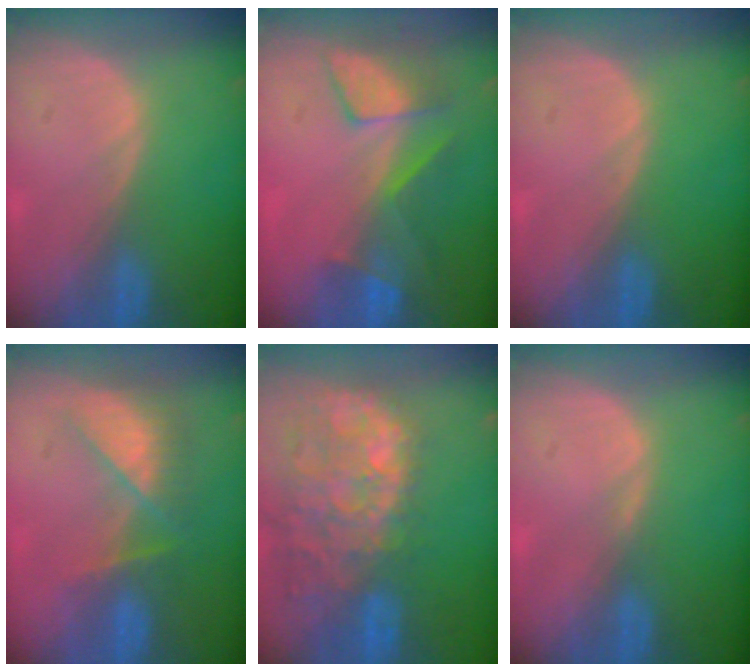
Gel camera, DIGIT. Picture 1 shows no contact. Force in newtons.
{"total": 8.3, "press": 7.2, "slide": 4.1}
{"total": 0.0}
{"total": 8.2, "press": 7.0, "slide": 4.3}
{"total": 14.7, "press": 11.9, "slide": 8.7}
{"total": 0.7, "press": 0.7, "slide": 0.2}